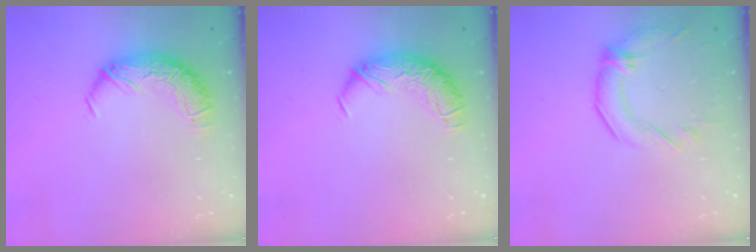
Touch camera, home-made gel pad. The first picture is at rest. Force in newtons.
{"total": 0.0}
{"total": 2.0, "press": 1.0, "slide": 1.7}